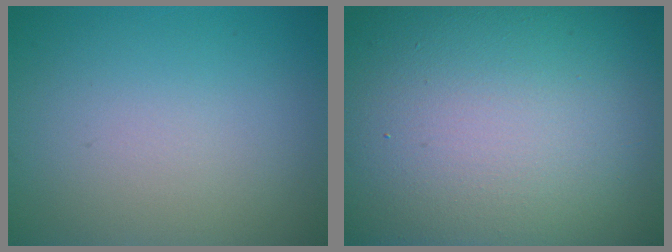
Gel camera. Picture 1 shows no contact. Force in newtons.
{"total": 24.8, "press": 24.8, "slide": 1.1}